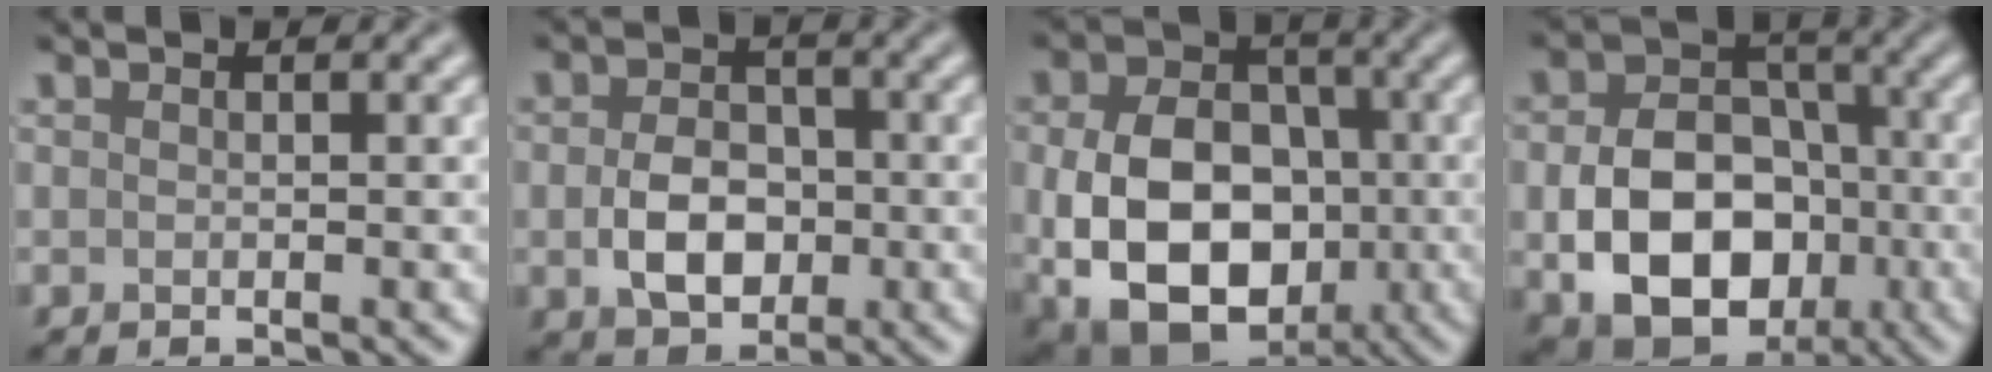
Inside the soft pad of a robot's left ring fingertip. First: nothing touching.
{"total": 4.8, "force": [-0.8, 3.4, 3.3], "torque": [-0.061, -0.002, -0.017]}
{"total": 13.5, "force": [-2.4, 9.7, 9.1], "torque": [-0.140, -0.019, -0.040]}
{"total": 10.9, "force": [-2.7, 7.9, 7.0], "torque": [-0.127, -0.014, -0.045]}